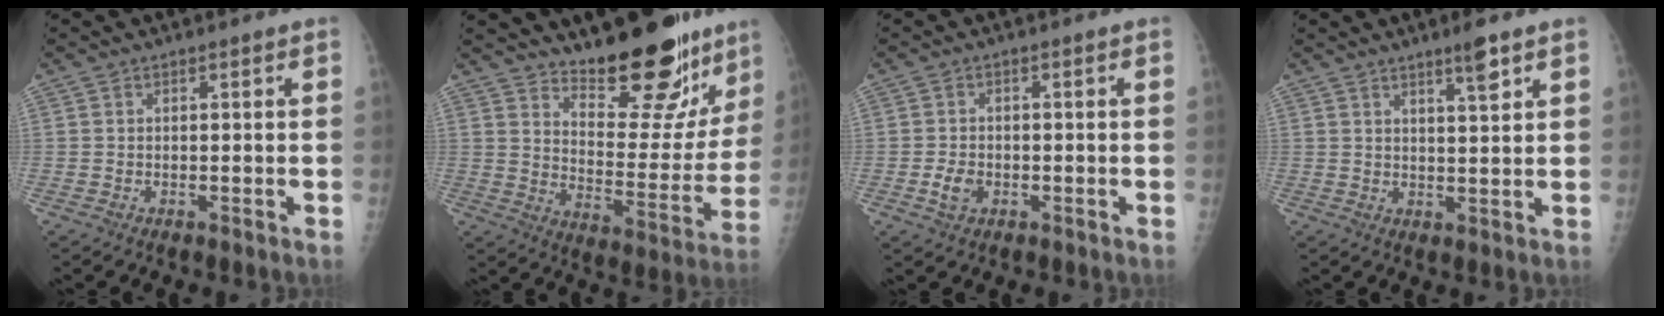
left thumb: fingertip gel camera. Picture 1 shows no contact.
{"total": 18.6, "force": [15.1, 5.9, 9.1], "torque": [-0.077, -0.122, 0.219]}
{"total": 3.1, "force": [-1.0, 2.2, 1.9], "torque": [-0.034, 0.004, -0.017]}
{"total": 4.3, "force": [2.9, 0.4, 3.2], "torque": [-0.048, -0.020, 0.048]}